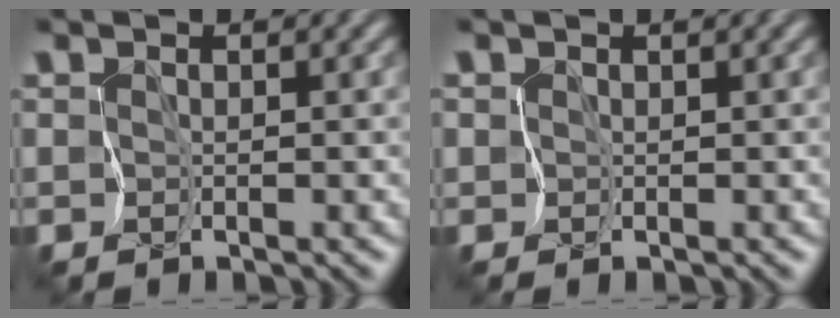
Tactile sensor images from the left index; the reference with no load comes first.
{"total": 0.7, "force": [0.4, 0.5, 0.3], "torque": [0.001, 0.001, 0.003]}